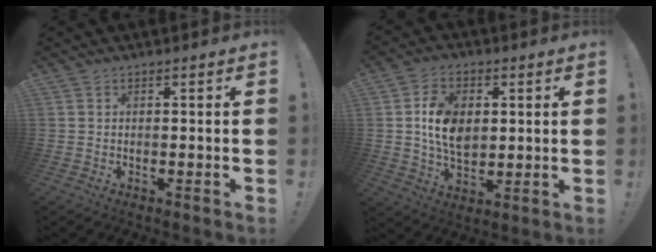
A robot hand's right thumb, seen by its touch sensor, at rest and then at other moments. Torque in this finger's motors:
{"motor_torque": [1.85, 1.85, 0.13, -0.06, 0.17]}